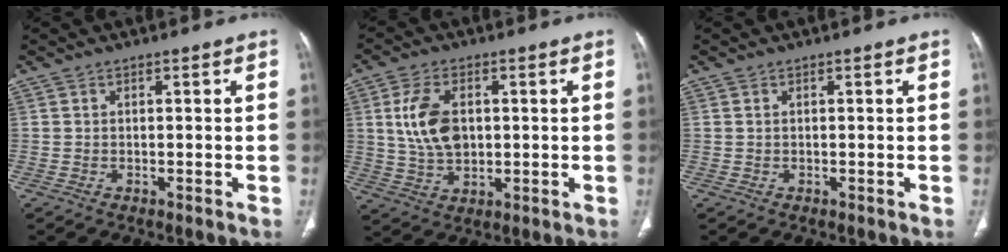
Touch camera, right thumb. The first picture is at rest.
{"total": 6.6, "force": [1.1, 4.1, 5.1], "torque": [-0.098, 0.000, 0.024]}
{"total": 0.0}